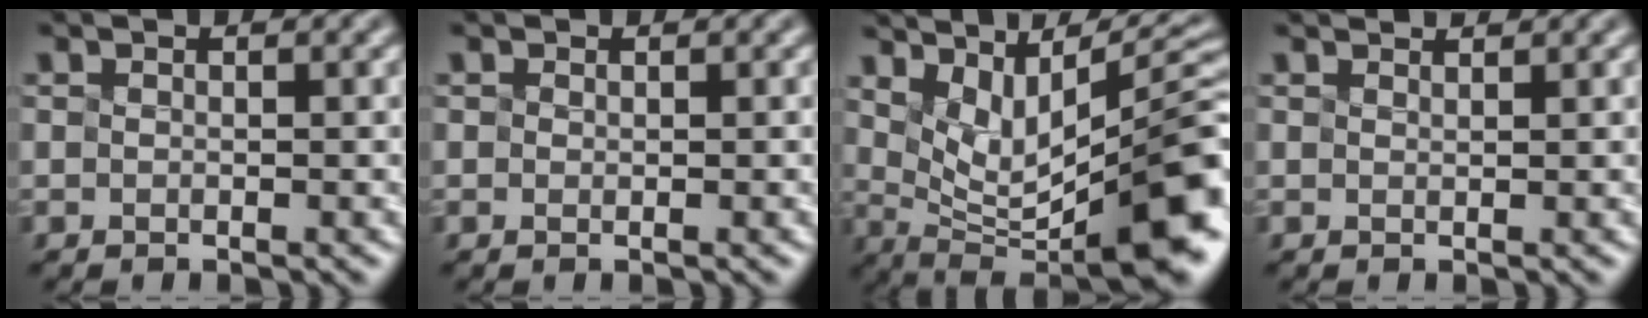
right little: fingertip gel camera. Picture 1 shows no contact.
{"total": 0.0}
{"total": 11.1, "force": [2.3, 3.5, 10.3], "torque": [-0.153, 0.013, 0.080]}
{"total": 1.9, "force": [1.8, 0.4, 0.5], "torque": [0.004, 0.015, 0.010]}